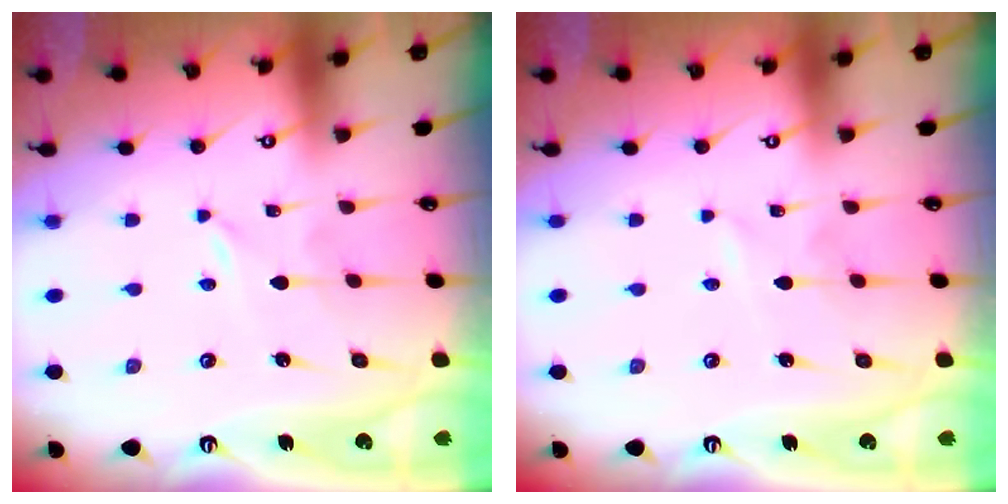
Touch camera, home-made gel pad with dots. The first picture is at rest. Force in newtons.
{"total": 1.7, "press": 1.7, "slide": 0.3}